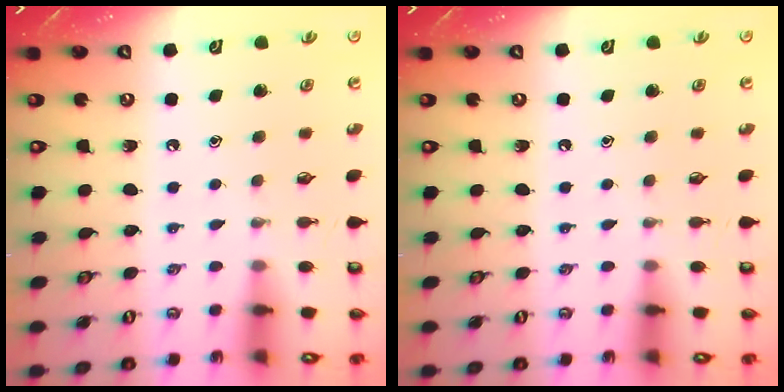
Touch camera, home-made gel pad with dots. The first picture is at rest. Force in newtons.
{"total": 0.0}